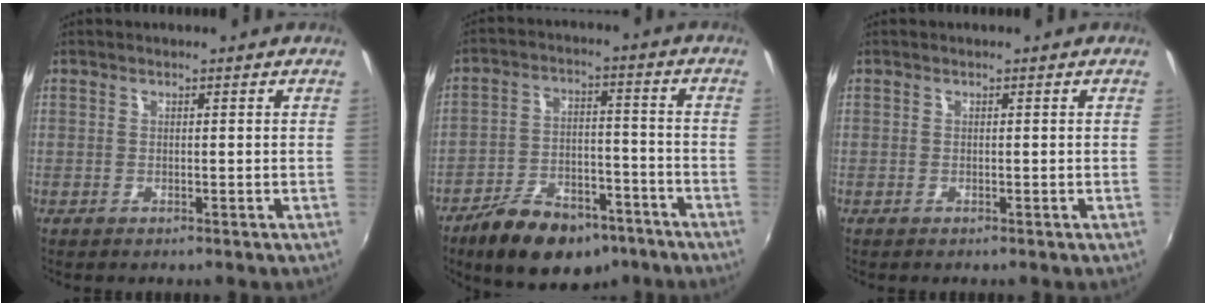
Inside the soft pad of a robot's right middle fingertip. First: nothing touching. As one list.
[{"total": 15.4, "force": [-10.9, 7.5, 7.9], "torque": [-0.157, 0.003, -0.160]}, {"total": 0.0}]